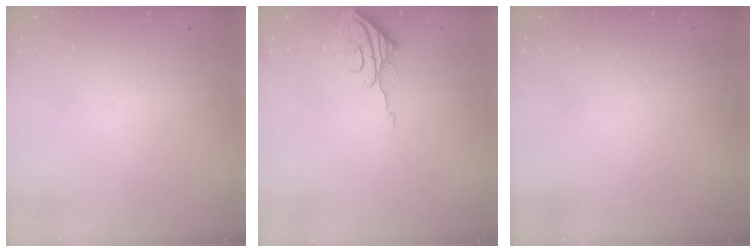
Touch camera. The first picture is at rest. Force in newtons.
{"total": 7.9, "press": 7.9, "slide": 0.3}
{"total": 0.0}